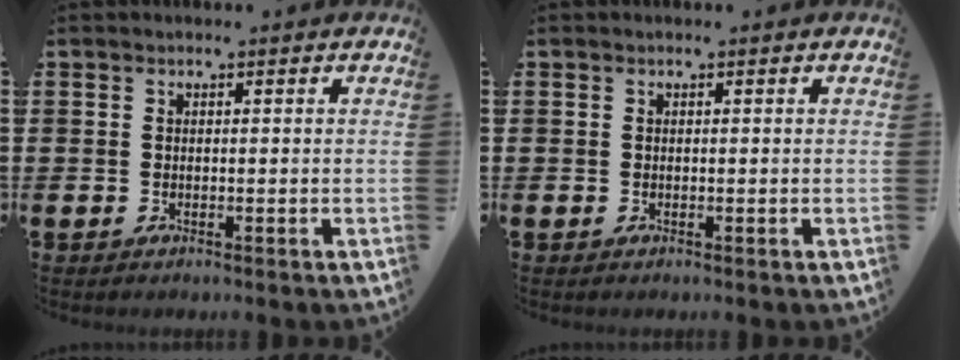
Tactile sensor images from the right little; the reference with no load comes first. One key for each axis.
{"total": 0.0}